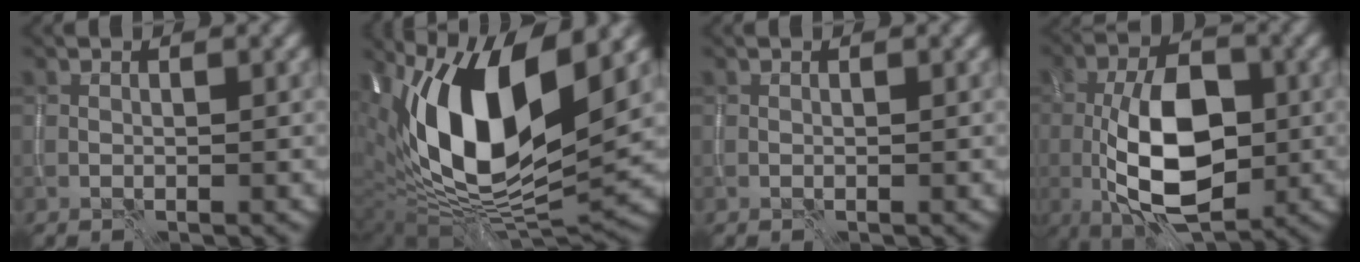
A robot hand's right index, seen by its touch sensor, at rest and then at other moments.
{"total": 13.6, "force": [3.8, 5.9, 11.7], "torque": [-0.216, -0.001, 0.069]}
{"total": 0.0}
{"total": 10.2, "force": [-1.6, 5.3, 8.6], "torque": [-0.153, -0.002, -0.029]}